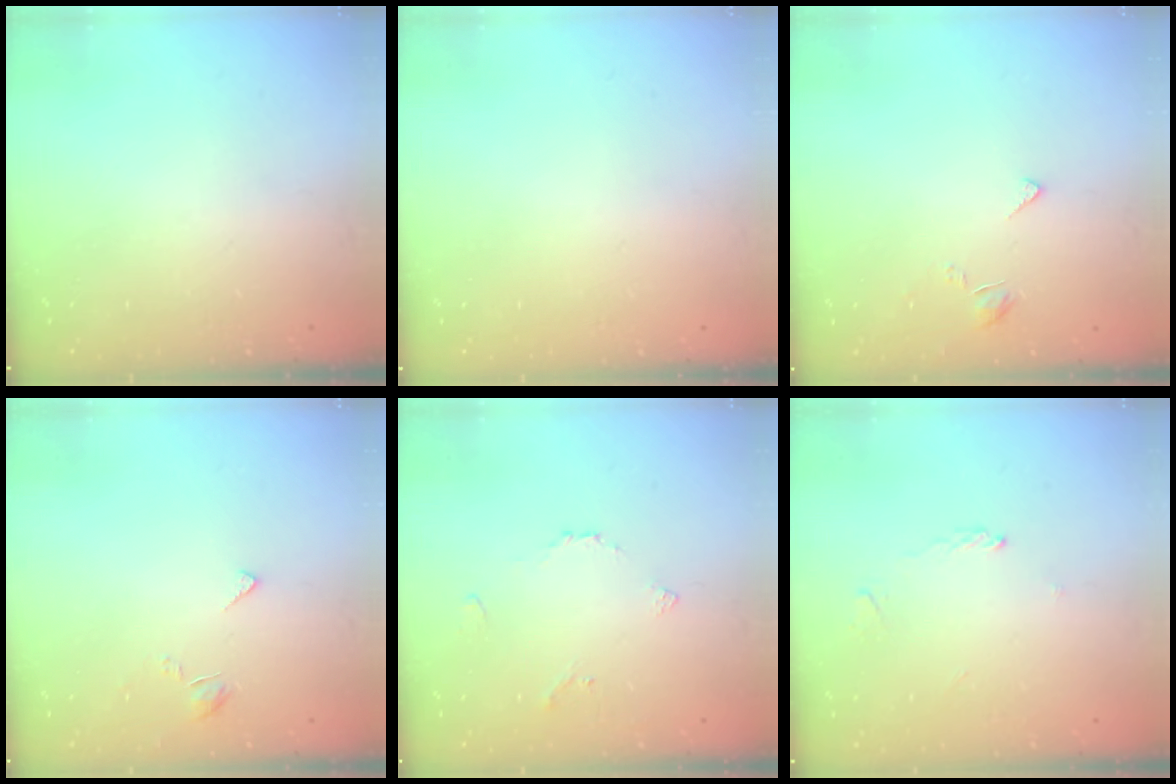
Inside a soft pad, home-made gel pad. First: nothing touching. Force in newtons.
{"total": 1.9, "press": 1.9, "slide": 0.1}
{"total": 2.7, "press": 2.7, "slide": 0.5}
{"total": 2.7, "press": 2.7, "slide": 0.5}
{"total": 3.6, "press": 3.5, "slide": 0.8}
{"total": 1.7, "press": 1.7, "slide": 0.3}